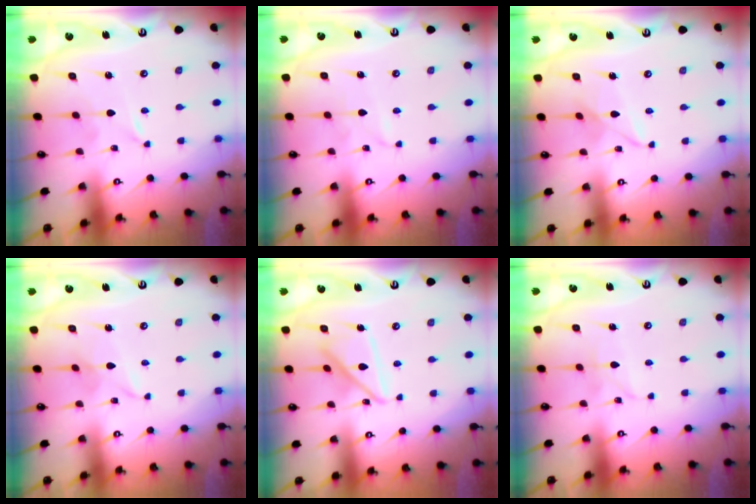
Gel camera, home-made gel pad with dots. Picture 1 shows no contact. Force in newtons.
{"total": 1.2, "press": 1.2, "slide": 0.1}
{"total": 4.1, "press": 4.1, "slide": 0.4}
{"total": 2.5, "press": 2.5, "slide": 0.2}
{"total": 14.0, "press": 13.9, "slide": 1.4}
{"total": 2.6, "press": 2.5, "slide": 0.3}